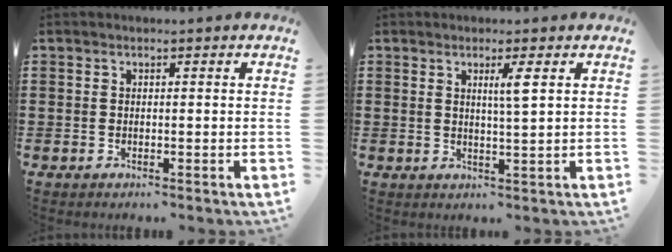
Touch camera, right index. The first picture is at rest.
{"total": 2.9, "force": [1.1, 0.0, 2.7], "torque": [-0.055, -0.003, 0.016]}